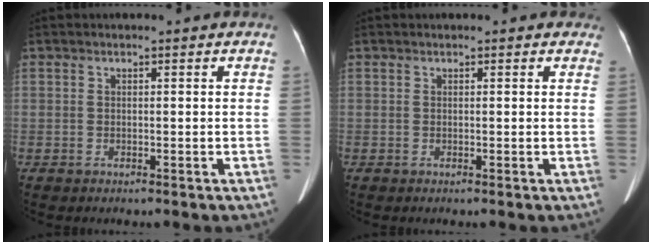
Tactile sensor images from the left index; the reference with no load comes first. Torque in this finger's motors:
{"motor_torque": [0.12, -0.15, 0.07, 0.02]}